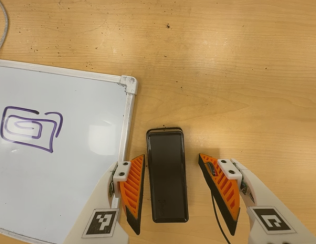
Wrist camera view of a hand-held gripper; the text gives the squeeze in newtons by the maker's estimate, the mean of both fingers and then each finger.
{"total": 0.0}